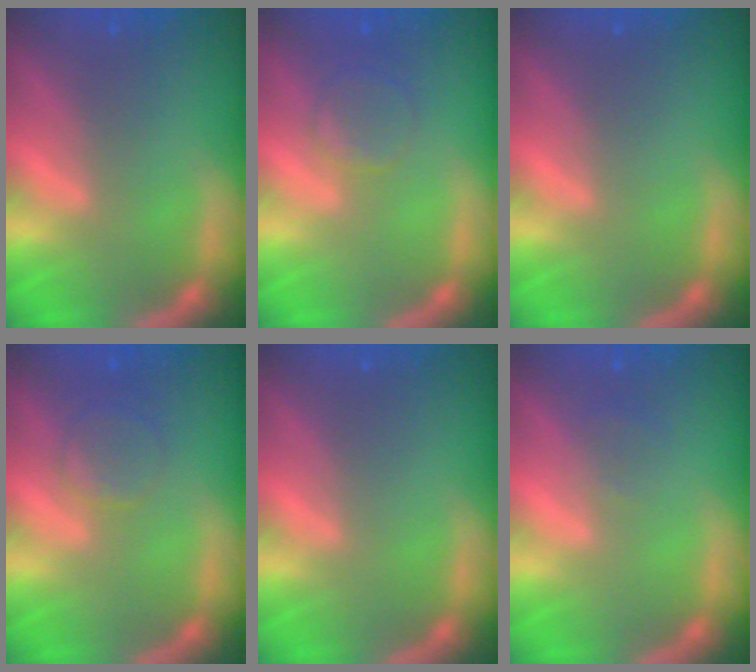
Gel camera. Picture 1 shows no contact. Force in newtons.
{"total": 2.9}
{"total": 0.0}
{"total": 2.9}
{"total": 0.0}
{"total": 0.9}